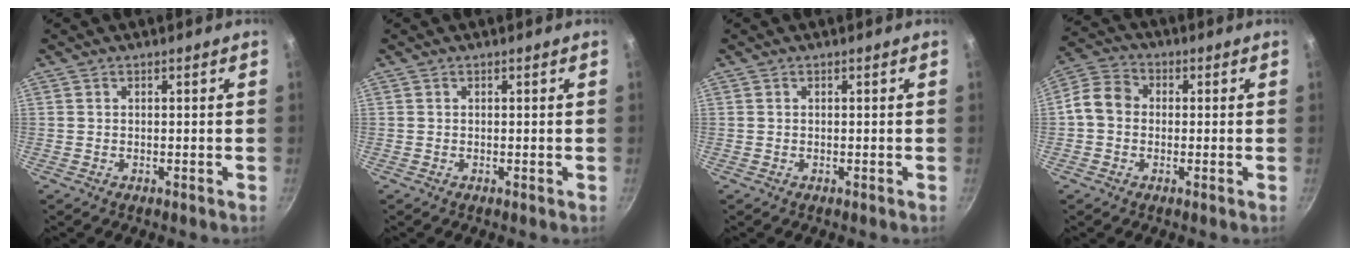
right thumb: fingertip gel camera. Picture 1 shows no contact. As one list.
[{"total": 0.0}, {"total": 0.0}, {"total": 6.7, "force": [-0.3, 5.6, 3.7], "torque": [-0.053, 0.018, -0.026]}]